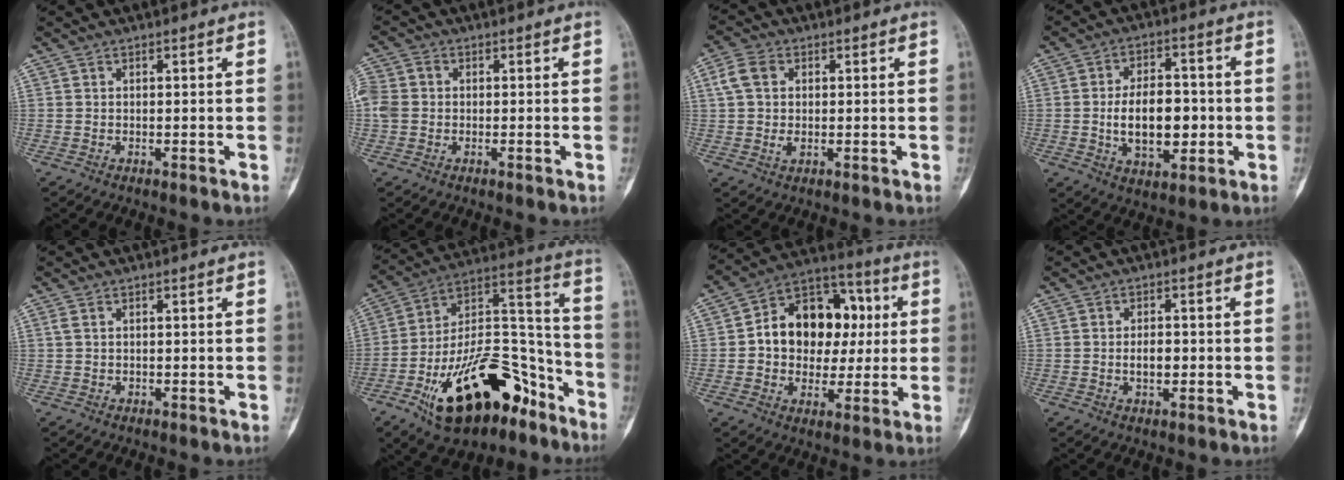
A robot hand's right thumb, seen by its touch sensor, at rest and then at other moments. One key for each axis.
{"total": 7.1, "fx": 0.2, "fy": 5.9, "fz": 3.9, "tx": -0.103, "ty": 0.018, "tz": 0.003}
{"total": 6.4, "fx": 1.1, "fy": 4.5, "fz": 4.3, "tx": -0.085, "ty": 0.006, "tz": 0.021}
{"total": 12.6, "fx": -1.2, "fy": 7.4, "fz": 10.1, "tx": -0.136, "ty": 0.011, "tz": -0.013}
{"total": 1.1, "fx": 0.3, "fy": 0.8, "fz": 0.8, "tx": -0.028, "ty": 0.004, "tz": 0.007}
{"total": 27.8, "fx": -14.9, "fy": 13.4, "fz": 19.2, "tx": -0.301, "ty": 0.089, "tz": -0.239}
{"total": 18.0, "fx": 1.8, "fy": 13.3, "fz": 12.0, "tx": -0.129, "ty": 0.029, "tz": 0.023}
{"total": 3.7, "fx": -0.4, "fy": 2.1, "fz": 3.0, "tx": -0.044, "ty": 0.002, "tz": -0.005}